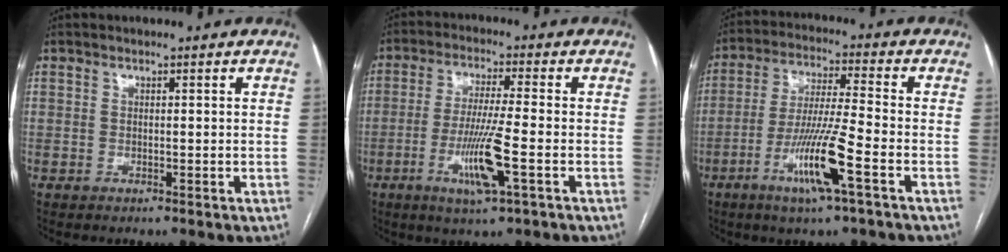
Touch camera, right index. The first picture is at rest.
{"total": 8.9, "force": [-3.1, -0.2, 8.3], "torque": [-0.164, -0.013, -0.057]}
{"total": 11.1, "force": [-4.9, -0.3, 10.0], "torque": [-0.195, -0.014, -0.094]}